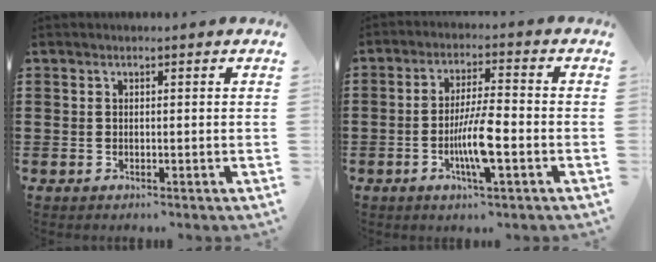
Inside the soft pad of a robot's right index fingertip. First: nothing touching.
{"total": 7.4, "force": [-2.3, 1.1, 6.9], "torque": [-0.135, -0.009, -0.044]}